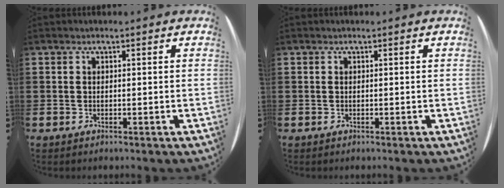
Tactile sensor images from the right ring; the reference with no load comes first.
{"total": 0.0}